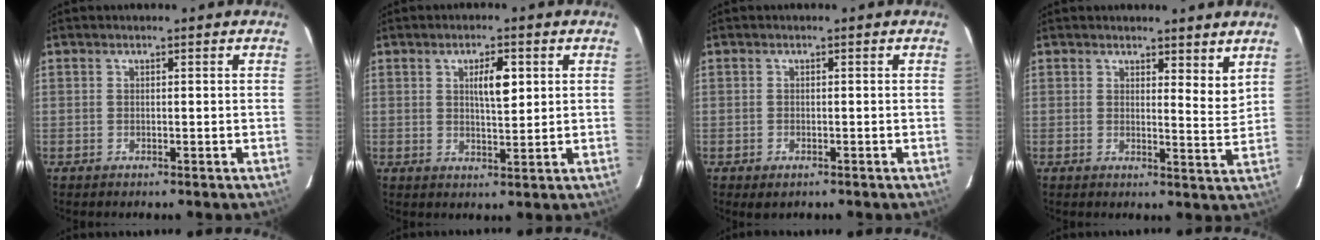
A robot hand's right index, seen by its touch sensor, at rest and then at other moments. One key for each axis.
{"total": 4.6, "fx": 1.6, "fy": 1.2, "fz": 4.1, "tx": -0.070, "ty": 0.001, "tz": 0.029}
{"total": 1.4, "fx": -0.8, "fy": 0.8, "fz": 0.9, "tx": -0.016, "ty": -0.001, "tz": -0.002}
{"total": 4.4, "fx": 3.6, "fy": 1.1, "fz": 2.2, "tx": -0.026, "ty": -0.022, "tz": 0.042}